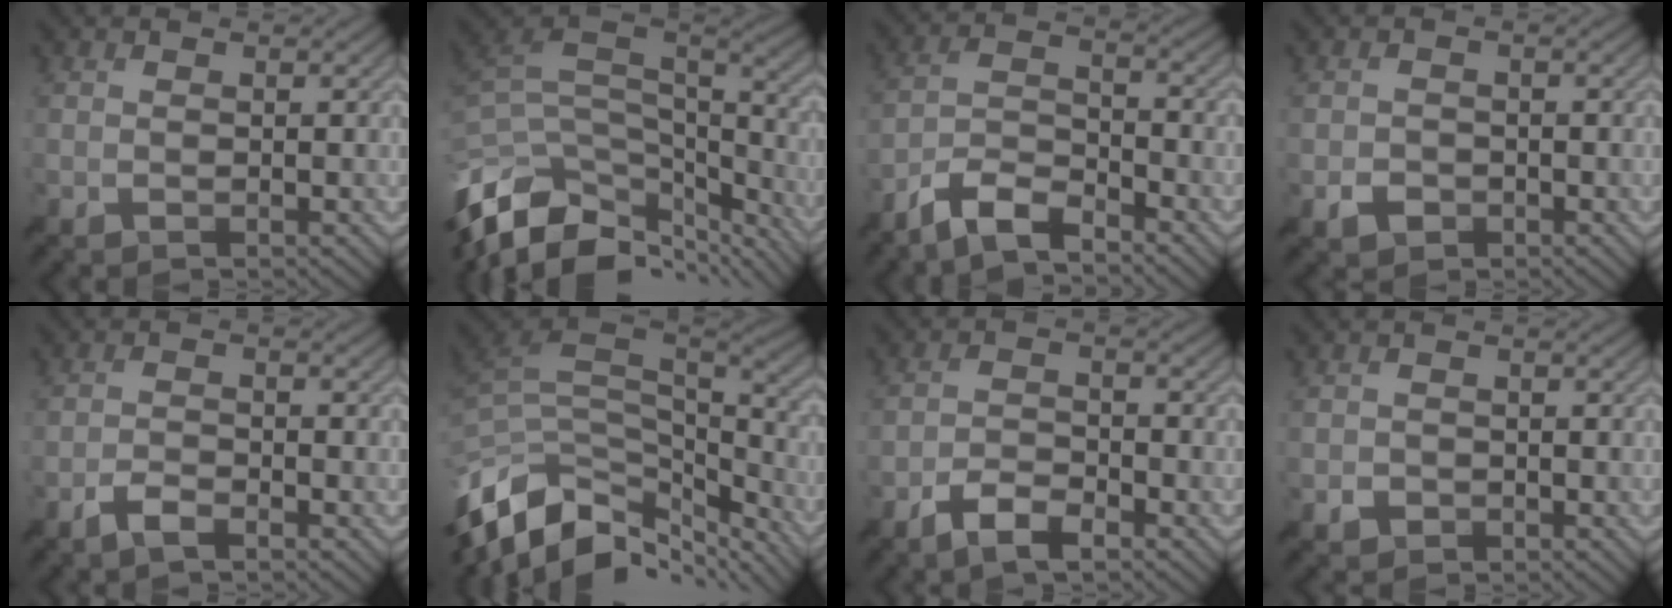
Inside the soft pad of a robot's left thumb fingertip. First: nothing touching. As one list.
[{"total": 14.4, "force": [-7.5, 8.2, 9.1], "torque": [-0.243, -0.020, -0.115]}, {"total": 6.6, "force": [-5.5, 1.6, 3.4], "torque": [-0.068, -0.002, -0.117]}, {"total": 2.2, "force": [-1.2, 1.7, 0.8], "torque": [-0.011, -0.004, -0.024]}, {"total": 2.6, "force": [-1.9, 0.7, 1.6], "torque": [-0.034, 0.001, -0.043]}, {"total": 14.7, "force": [-8.3, 8.3, 8.9], "torque": [-0.234, -0.029, -0.133]}, {"total": 4.5, "force": [-3.2, 1.5, 2.8], "torque": [-0.056, 0.000, -0.065]}, {"total": 1.5, "force": [-0.8, 1.3, 0.3], "torque": [0.000, -0.005, -0.018]}]